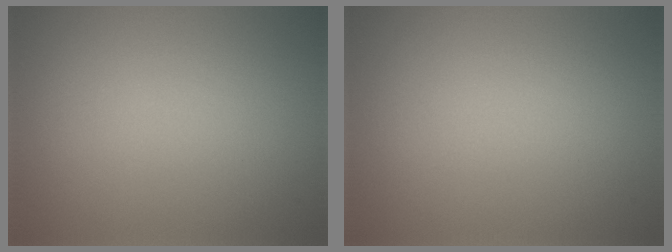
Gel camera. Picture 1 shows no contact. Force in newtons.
{"total": 0.0}